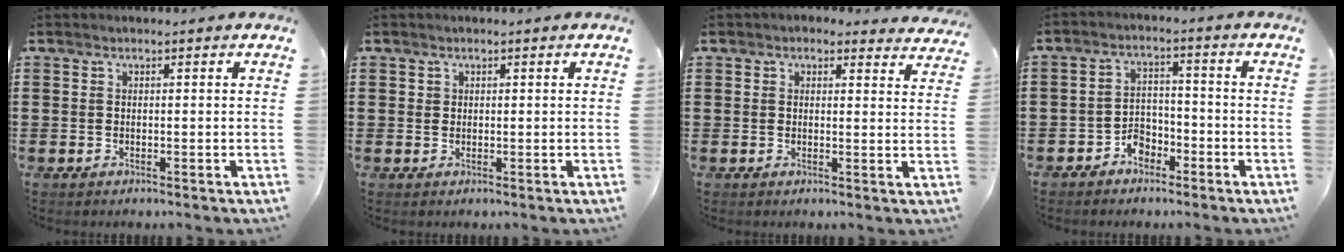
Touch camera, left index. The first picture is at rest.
{"total": 0.8, "force": [0.4, 0.7, 0.1], "torque": [-0.003, 0.004, 0.009]}
{"total": 2.2, "force": [2.0, 0.7, 0.4], "torque": [-0.008, -0.004, 0.035]}
{"total": 3.7, "force": [-3.0, 2.0, 1.0], "torque": [-0.023, 0.011, -0.061]}